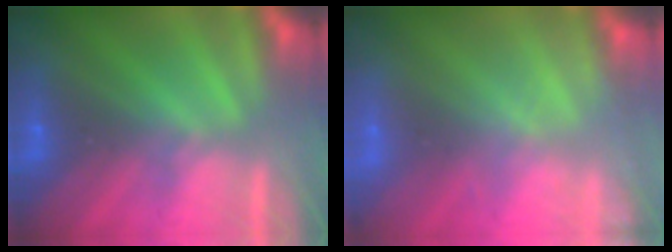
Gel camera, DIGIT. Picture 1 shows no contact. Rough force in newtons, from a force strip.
{"total": 1.9}